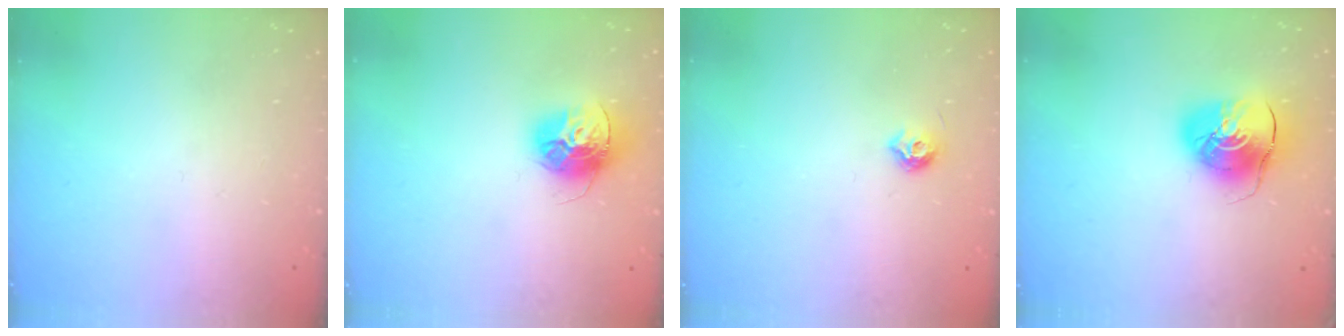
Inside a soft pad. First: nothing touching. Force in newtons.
{"total": 15.2, "press": 15.2, "slide": 1.4}
{"total": 6.1, "press": 6.0, "slide": 0.9}
{"total": 9.7, "press": 9.6, "slide": 1.4}